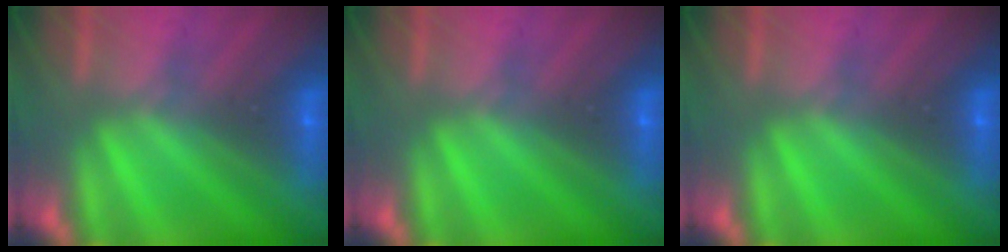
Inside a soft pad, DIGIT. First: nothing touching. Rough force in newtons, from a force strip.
{"total": 0.0}
{"total": 0.0}